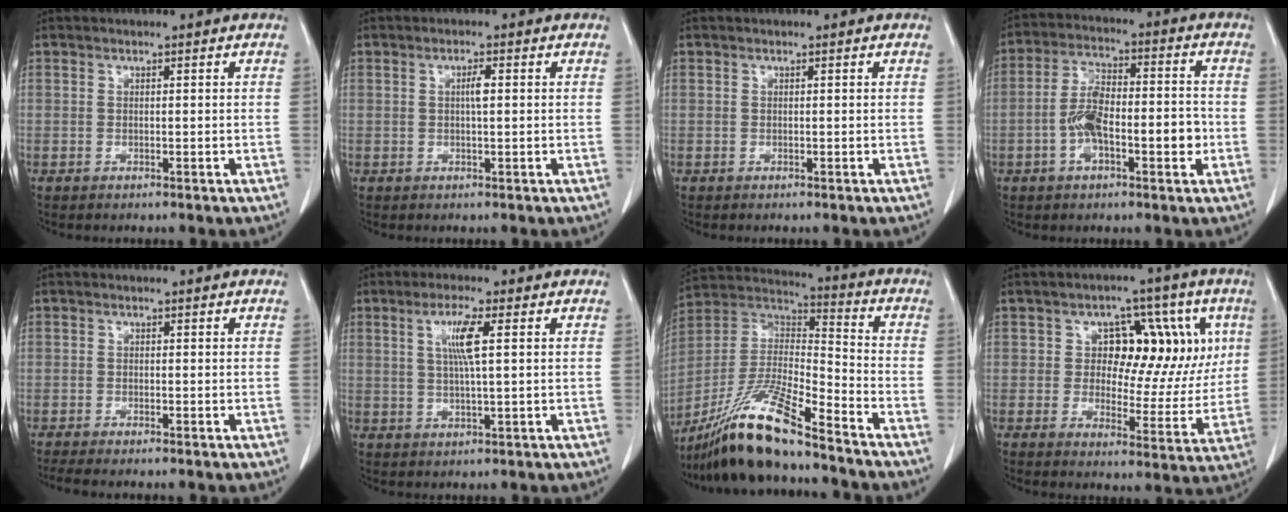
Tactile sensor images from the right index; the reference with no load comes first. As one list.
[{"total": 1.8, "force": [0.2, 0.2, 1.7], "torque": [-0.032, 0.003, 0.003]}, {"total": 0.0}, {"total": 9.7, "force": [-2.3, 3.7, 8.6], "torque": [-0.160, 0.026, -0.040]}, {"total": 3.5, "force": [-3.0, 0.2, 1.8], "torque": [-0.021, -0.006, -0.044]}, {"total": 5.2, "force": [1.5, 0.0, 5.0], "torque": [-0.095, 0.000, 0.030]}, {"total": 17.1, "force": [-13.5, 1.1, 10.3], "torque": [-0.215, -0.015, -0.255]}, {"total": 12.3, "force": [3.3, 7.0, 9.6], "torque": [-0.105, 0.029, 0.050]}]